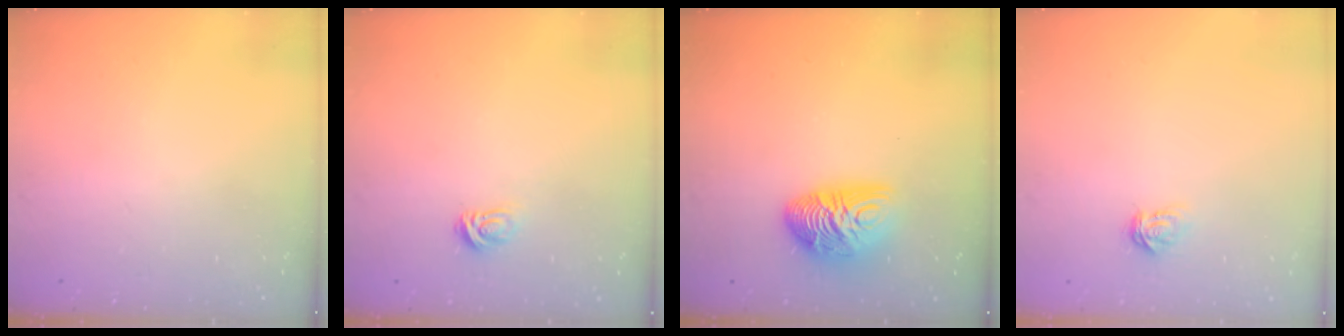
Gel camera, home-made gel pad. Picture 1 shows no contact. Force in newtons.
{"total": 3.1, "press": 3.1, "slide": 0.4}
{"total": 12.5, "press": 12.5, "slide": 0.3}
{"total": 3.4, "press": 3.4, "slide": 0.4}